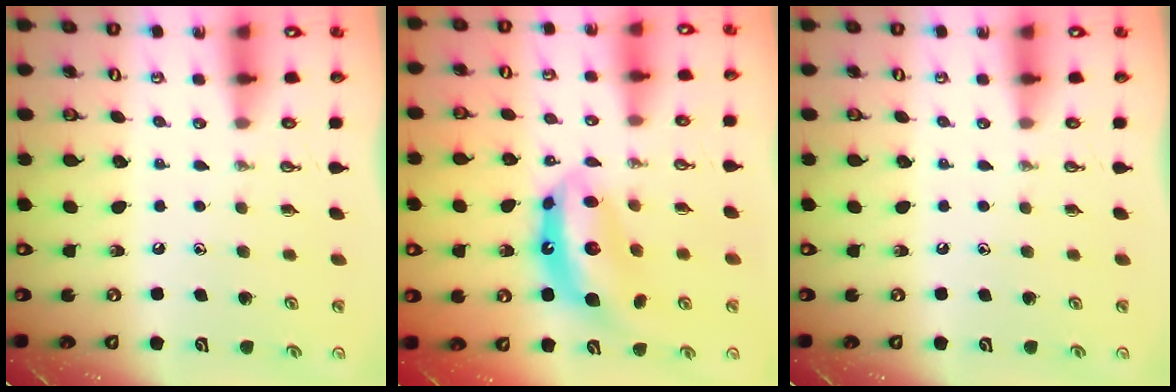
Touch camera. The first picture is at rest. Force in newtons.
{"total": 12.6, "press": 12.6, "slide": 0.9}
{"total": 0.0}